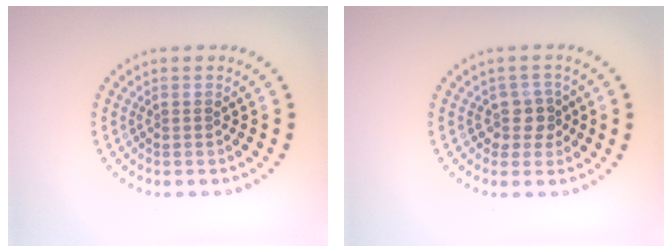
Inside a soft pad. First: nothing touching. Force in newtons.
{"total": 2.3, "press": 1.8, "slide": 1.5}